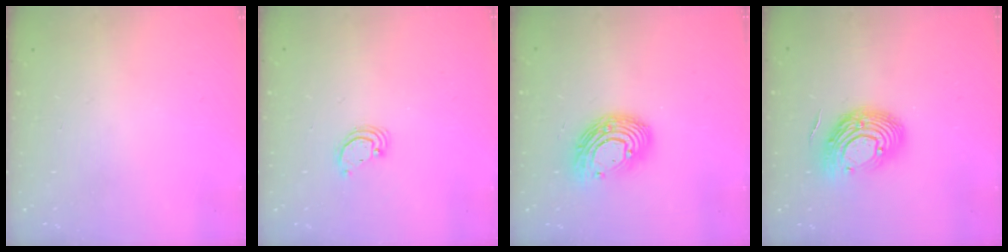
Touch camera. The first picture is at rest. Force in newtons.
{"total": 2.8, "press": 2.8, "slide": 0.2}
{"total": 12.9, "press": 12.9, "slide": 0.4}
{"total": 14.4, "press": 14.3, "slide": 1.2}